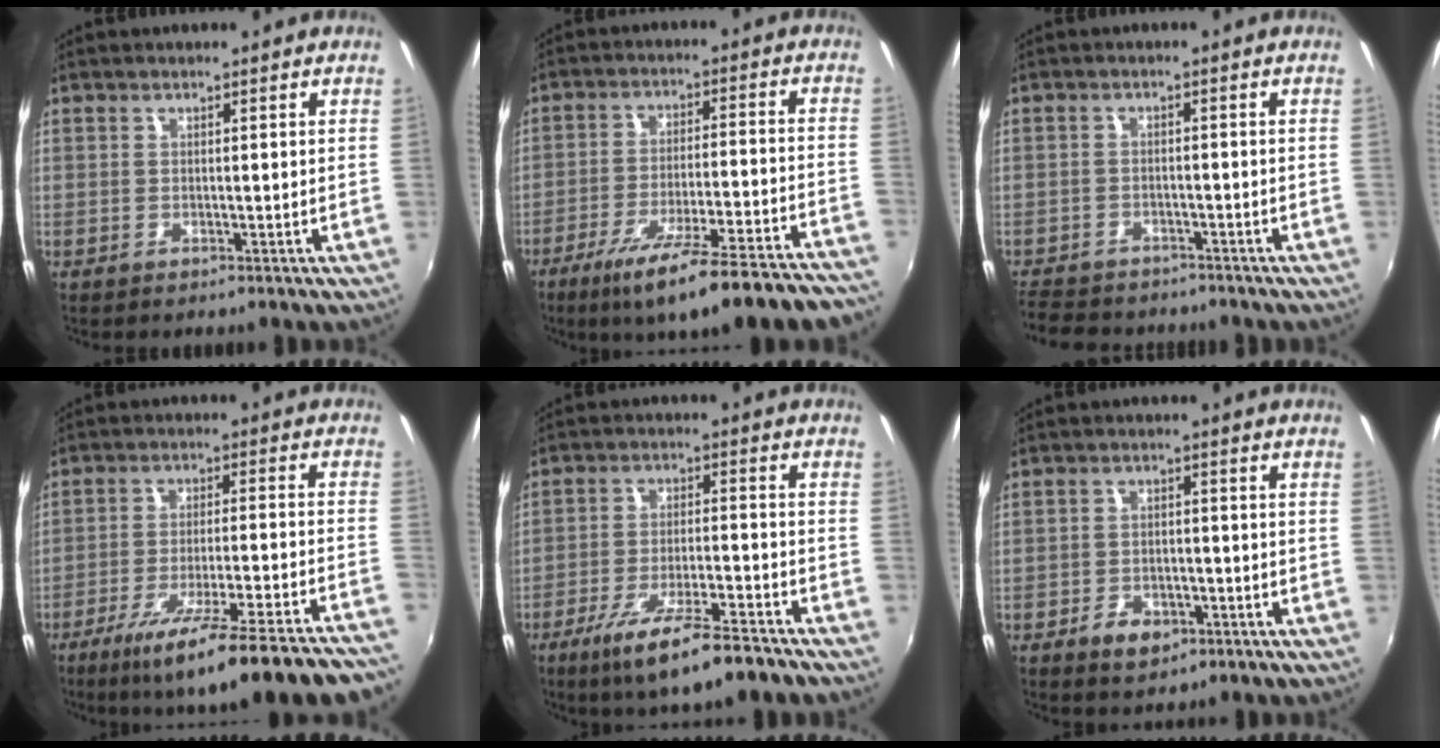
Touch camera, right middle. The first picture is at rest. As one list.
[{"total": 22.4, "force": [-18.6, 2.3, 12.3], "torque": [-0.199, -0.050, -0.260]}, {"total": 8.6, "force": [-7.5, 3.5, 2.2], "torque": [-0.072, -0.007, -0.122]}, {"total": 24.0, "force": [-20.1, 1.1, 13.1], "torque": [-0.204, -0.060, -0.286]}, {"total": 14.5, "force": [-10.6, 2.4, 9.6], "torque": [-0.182, -0.033, -0.169]}, {"total": 6.1, "force": [-3.7, 3.6, 3.3], "torque": [-0.085, 0.000, -0.053]}]